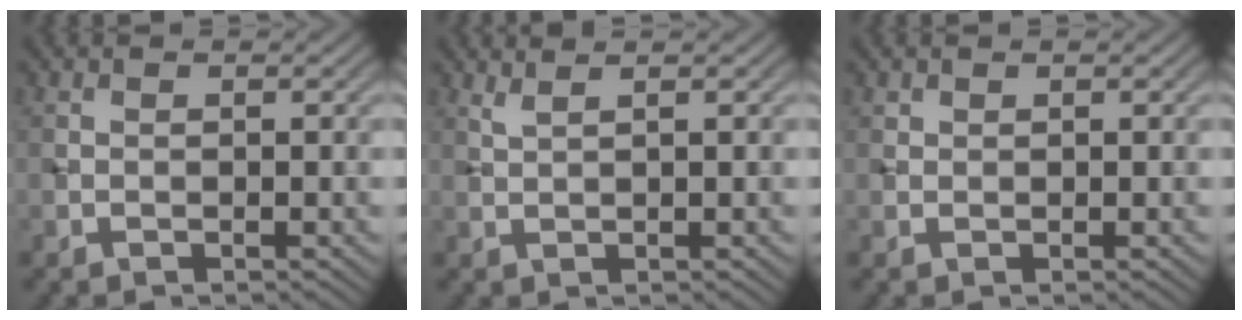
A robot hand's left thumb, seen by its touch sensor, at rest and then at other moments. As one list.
[{"total": 1.7, "force": [1.2, 0.3, 1.1], "torque": [-0.025, 0.005, 0.020]}, {"total": 0.5, "force": [0.4, 0.3, 0.1], "torque": [-0.001, 0.000, 0.011]}]